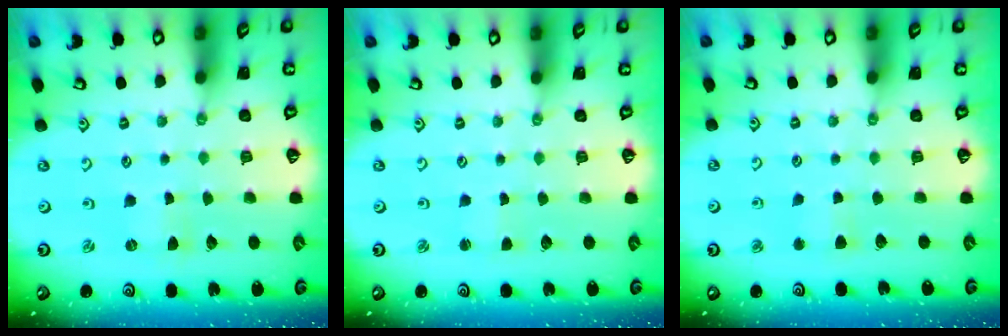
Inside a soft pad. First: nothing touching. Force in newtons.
{"total": 0.9, "press": 0.9, "slide": 0.0}
{"total": 2.7, "press": 2.7, "slide": 0.4}